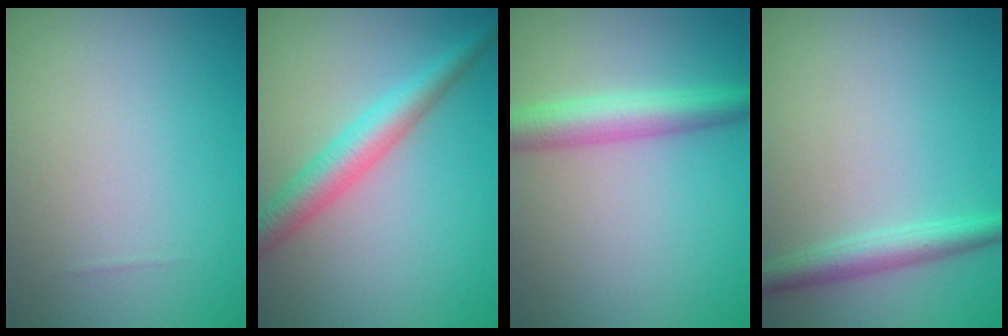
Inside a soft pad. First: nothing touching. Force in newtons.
{"total": 4.0, "press": 4.0, "slide": 0.1}
{"total": 4.1, "press": 4.1, "slide": 0.1}
{"total": 2.6, "press": 2.6, "slide": 0.0}